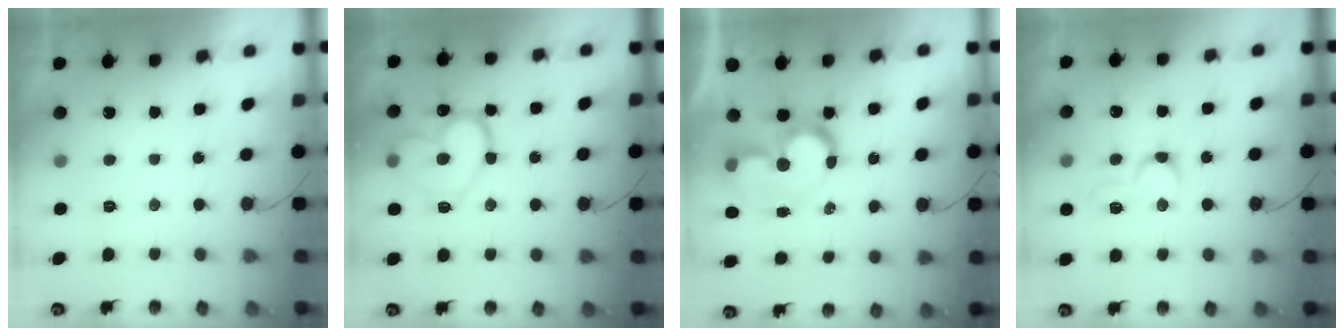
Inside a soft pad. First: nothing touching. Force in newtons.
{"total": 15.2, "press": 15.1, "slide": 1.5}
{"total": 9.7, "press": 9.6, "slide": 1.5}
{"total": 4.9, "press": 4.9, "slide": 0.8}